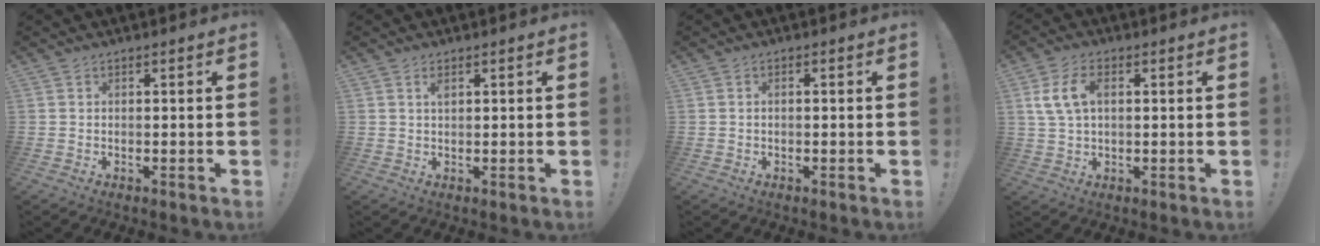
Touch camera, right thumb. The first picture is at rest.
{"total": 1.9, "force": [0.9, 0.7, 1.5], "torque": [-0.024, -0.001, 0.013]}
{"total": 0.9, "force": [-0.4, 0.3, 0.7], "torque": [-0.017, 0.005, -0.007]}
{"total": 8.8, "force": [2.0, 5.3, 6.7], "torque": [-0.144, 0.009, 0.037]}